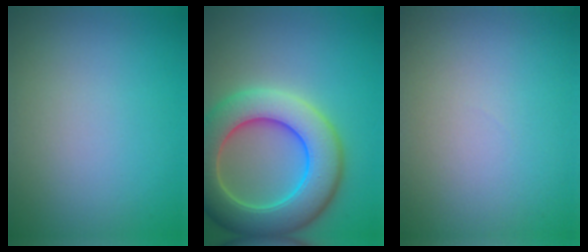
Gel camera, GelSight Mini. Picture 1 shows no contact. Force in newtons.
{"total": 9.3, "press": 9.3, "slide": 0.5}
{"total": 0.0}